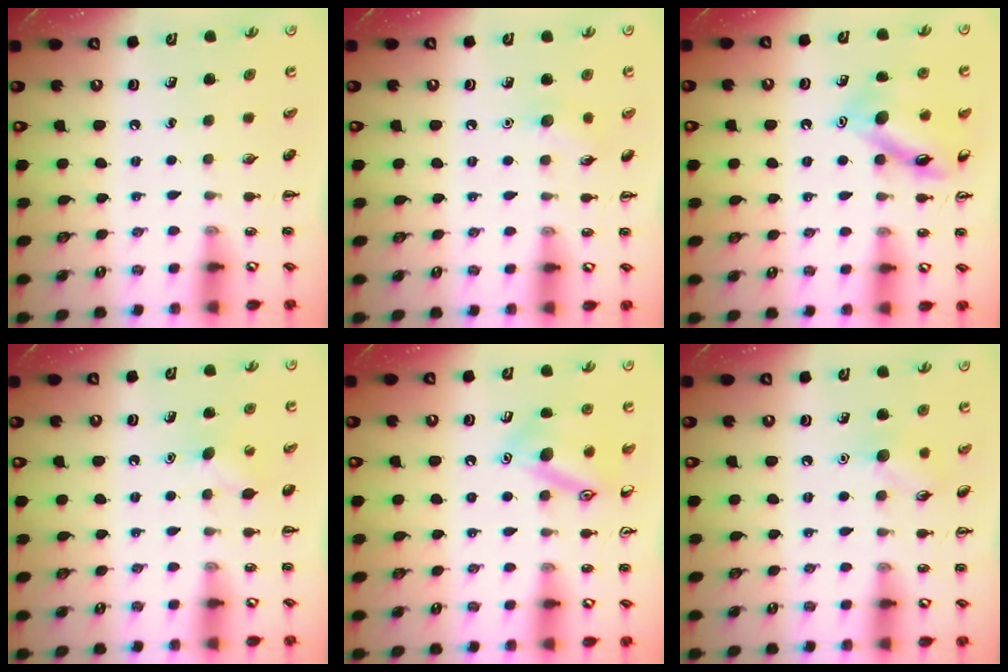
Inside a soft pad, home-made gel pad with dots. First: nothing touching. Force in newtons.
{"total": 6.9, "press": 6.6, "slide": 1.7}
{"total": 13.1, "press": 13.0, "slide": 1.1}
{"total": 4.8, "press": 4.6, "slide": 1.3}
{"total": 14.0, "press": 13.9, "slide": 1.1}
{"total": 7.5, "press": 7.3, "slide": 1.4}